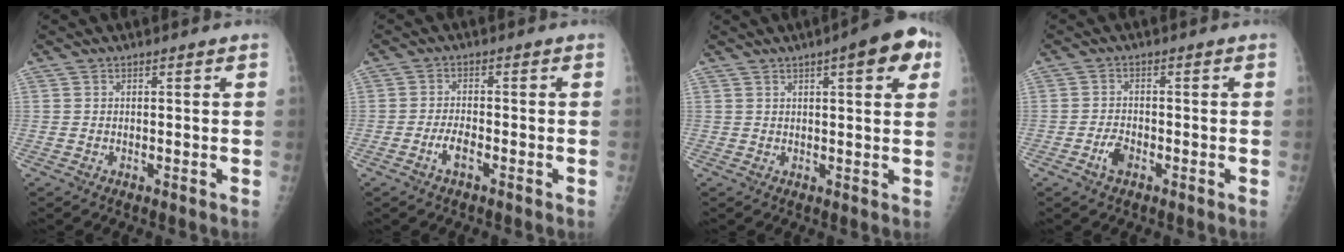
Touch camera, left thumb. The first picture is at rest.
{"total": 3.0, "force": [-1.8, 1.1, 2.2], "torque": [-0.047, 0.012, -0.035]}
{"total": 8.8, "force": [3.8, 2.4, 7.6], "torque": [-0.080, 0.001, 0.042]}
{"total": 3.0, "force": [-1.8, 1.7, 1.6], "torque": [-0.030, 0.009, -0.032]}